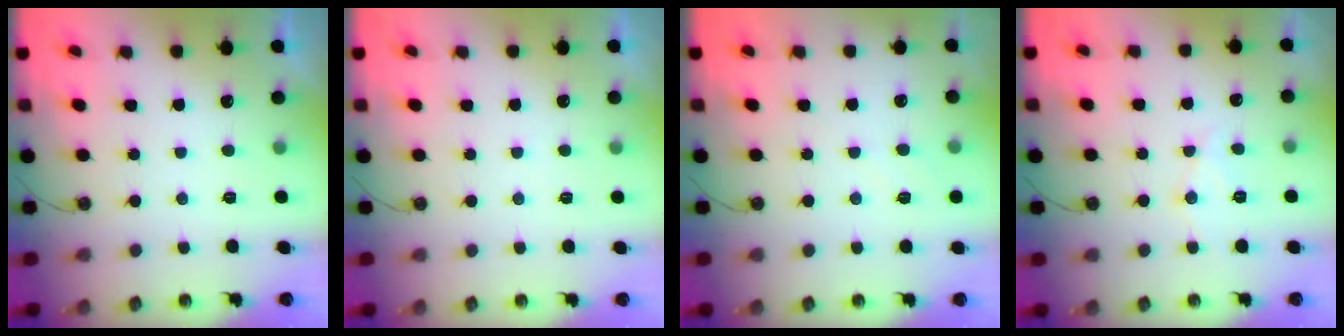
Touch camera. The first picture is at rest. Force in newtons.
{"total": 4.4, "press": 4.4, "slide": 0.6}
{"total": 5.1, "press": 5.0, "slide": 0.7}
{"total": 8.6, "press": 8.6, "slide": 0.7}